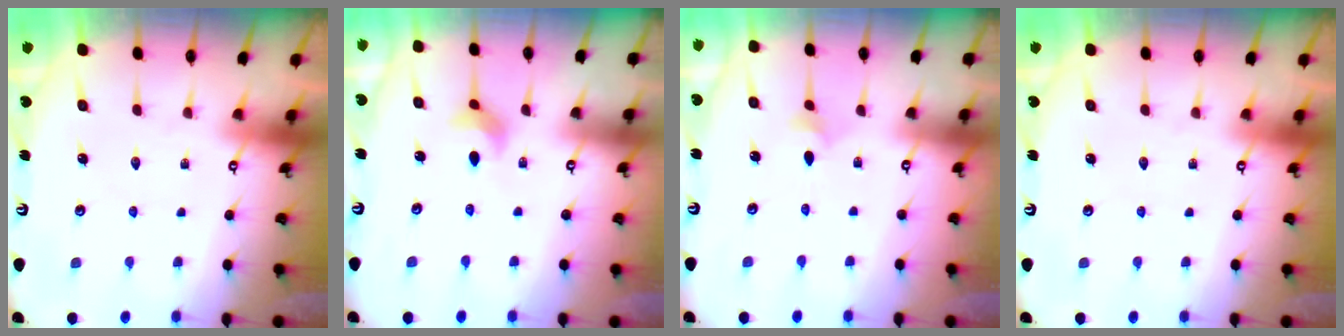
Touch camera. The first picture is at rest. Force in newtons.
{"total": 4.3, "press": 4.2, "slide": 0.8}
{"total": 2.8, "press": 2.8, "slide": 0.6}
{"total": 0.0}